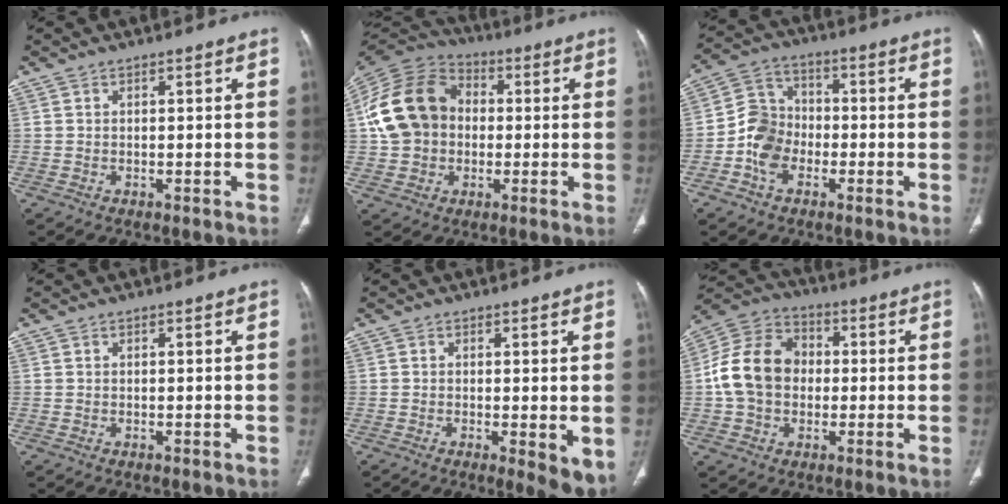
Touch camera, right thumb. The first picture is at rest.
{"total": 16.9, "force": [0.7, 13.6, 9.9], "torque": [-0.185, 0.030, 0.005]}
{"total": 9.0, "force": [-2.8, 7.0, 4.9], "torque": [-0.075, 0.030, -0.063]}
{"total": 0.0}
{"total": 5.9, "force": [-1.0, 1.7, 5.6], "torque": [-0.079, -0.019, -0.014]}
{"total": 13.8, "force": [-0.2, 10.9, 8.4], "torque": [-0.141, 0.034, -0.012]}